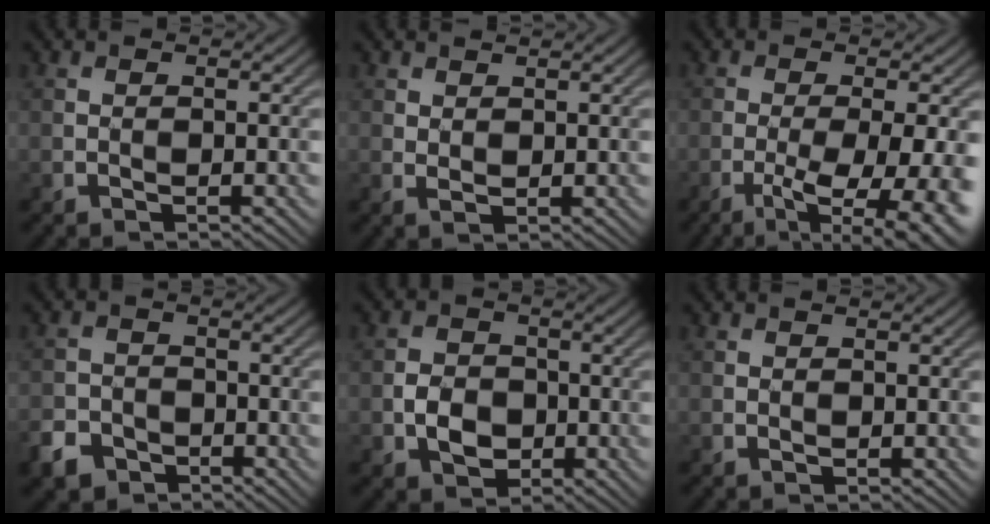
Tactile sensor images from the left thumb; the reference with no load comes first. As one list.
[{"total": 1.3, "force": [1.0, 0.5, 0.6], "torque": [-0.017, -0.004, 0.023]}, {"total": 10.1, "force": [-3.7, 3.2, 8.8], "torque": [-0.138, -0.011, -0.045]}, {"total": 4.6, "force": [-3.0, 3.1, 1.6], "torque": [-0.039, -0.006, -0.062]}, {"total": 4.3, "force": [-1.1, 3.5, 2.3], "torque": [-0.041, -0.003, -0.021]}, {"total": 0.0}]